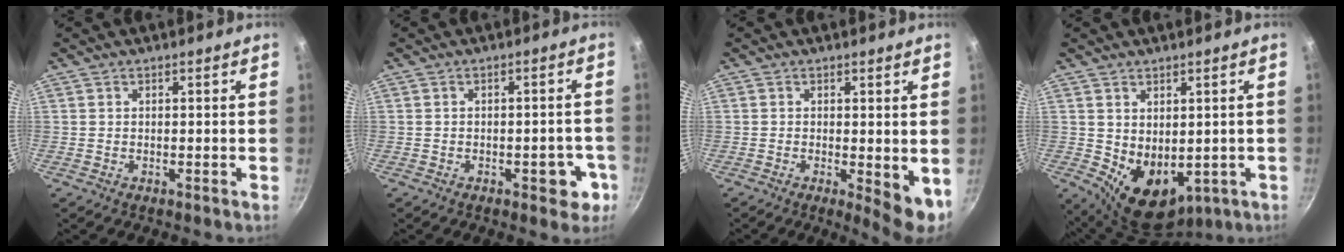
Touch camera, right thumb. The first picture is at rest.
{"total": 5.5, "force": [-2.3, 2.9, 4.1], "torque": [-0.023, 0.020, -0.025]}
{"total": 6.0, "force": [-0.5, 2.0, 5.6], "torque": [-0.072, -0.011, -0.003]}
{"total": 9.5, "force": [0.0, 6.6, 6.8], "torque": [-0.077, -0.022, 0.027]}